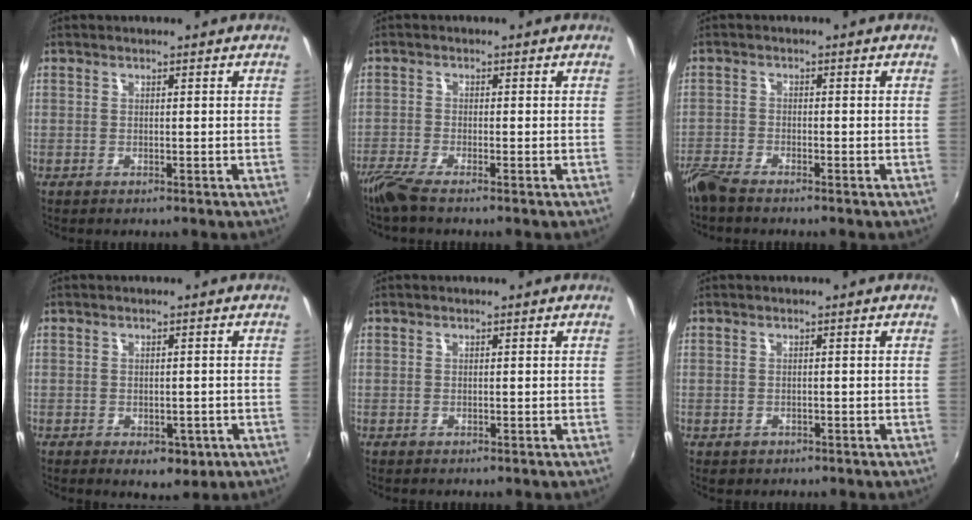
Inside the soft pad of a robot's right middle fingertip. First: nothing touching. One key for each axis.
{"total": 4.5, "fx": -3.7, "fy": 0.0, "fz": 2.5, "tx": -0.069, "ty": -0.018, "tz": -0.075}
{"total": 4.7, "fx": -4.2, "fy": 0.8, "fz": 2.0, "tx": -0.056, "ty": -0.018, "tz": -0.085}
{"total": 4.6, "fx": -2.0, "fy": 2.9, "fz": 2.9, "tx": -0.047, "ty": -0.015, "tz": -0.023}
{"total": 0.0}
{"total": 1.3, "fx": -0.6, "fy": 1.1, "fz": 0.4, "tx": -0.009, "ty": -0.005, "tz": -0.006}